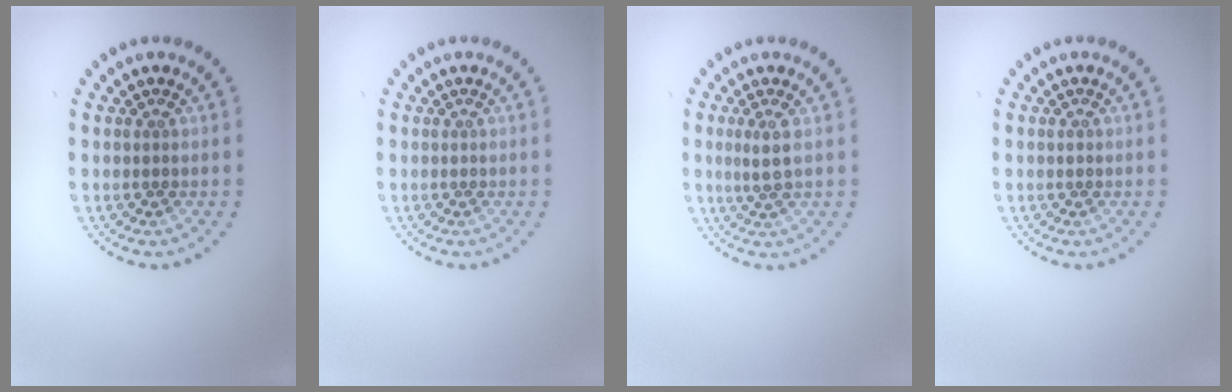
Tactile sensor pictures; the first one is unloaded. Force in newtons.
{"total": 0.0}
{"total": 1.7, "press": 1.3, "slide": 1.0}
{"total": 0.7, "press": 0.7, "slide": 0.0}